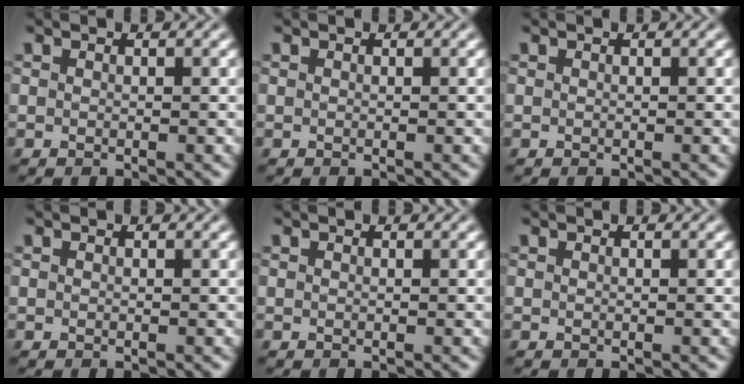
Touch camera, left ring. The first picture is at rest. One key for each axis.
{"total": 0.0}
{"total": 0.0}
{"total": 0.0}
{"total": 0.0}
{"total": 0.0}